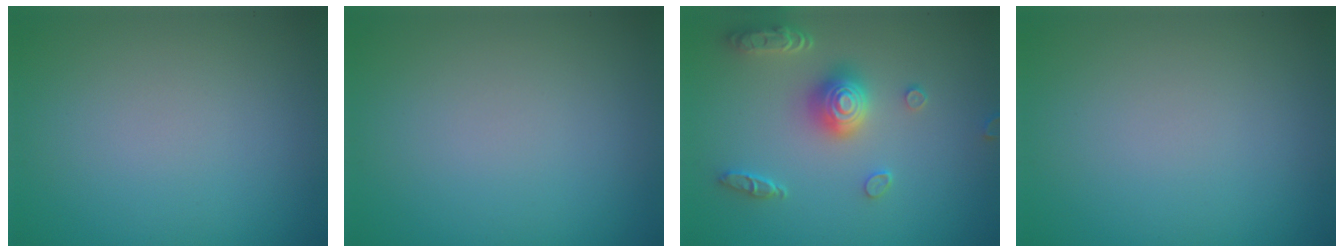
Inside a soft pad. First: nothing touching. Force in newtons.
{"total": 0.0}
{"total": 4.1, "press": 3.7, "slide": 1.8}
{"total": 0.0}